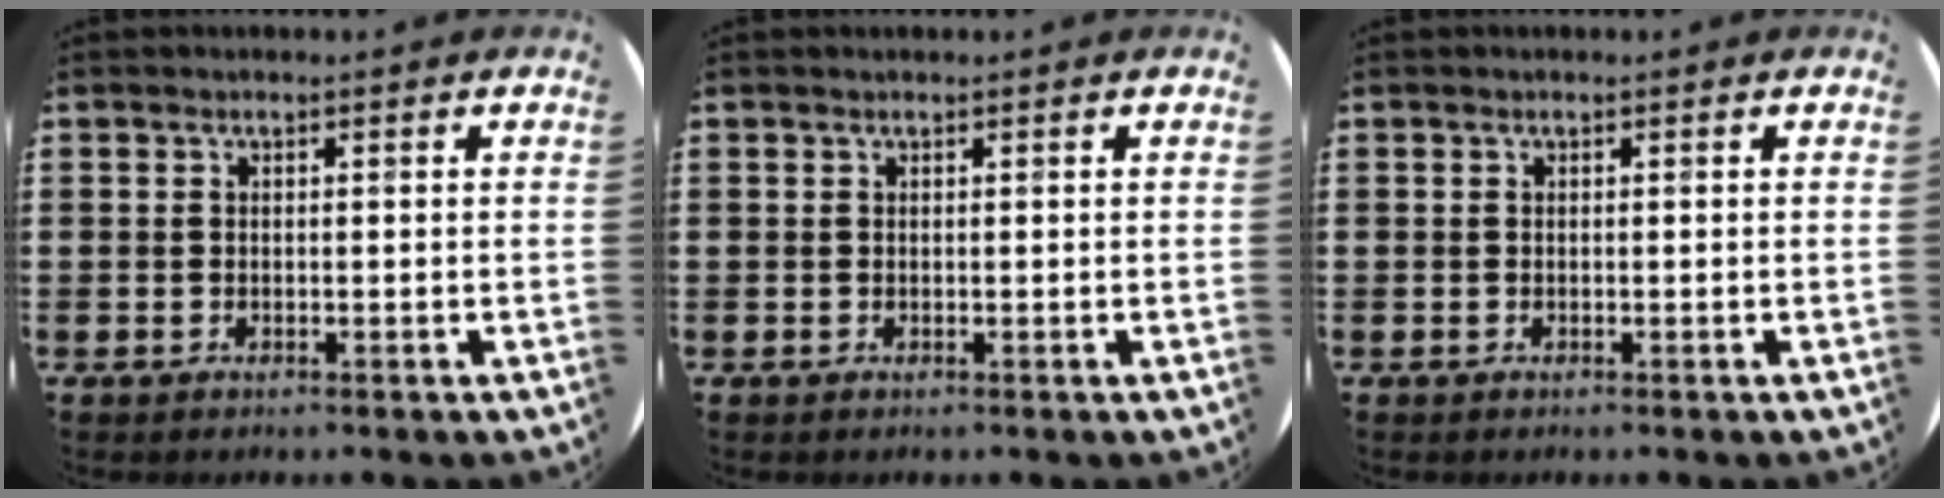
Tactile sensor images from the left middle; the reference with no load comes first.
{"total": 0.0}
{"total": 0.0}